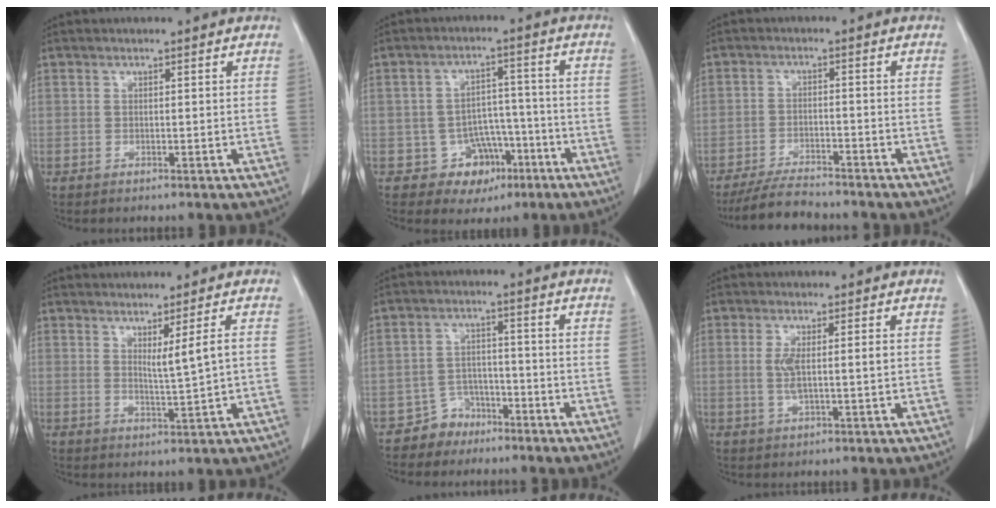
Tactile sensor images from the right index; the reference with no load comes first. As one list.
[{"total": 6.7, "force": [-3.0, 5.9, 1.1], "torque": [0.010, 0.024, -0.037]}, {"total": 6.3, "force": [-5.8, 1.2, 2.1], "torque": [-0.037, -0.017, -0.101]}, {"total": 3.4, "force": [1.0, -0.8, 3.1], "torque": [-0.056, -0.014, 0.024]}, {"total": 4.6, "force": [-3.3, 3.1, -0.2], "torque": [0.013, 0.015, -0.057]}, {"total": 3.7, "force": [0.3, 0.5, 3.6], "torque": [-0.070, -0.001, 0.007]}]